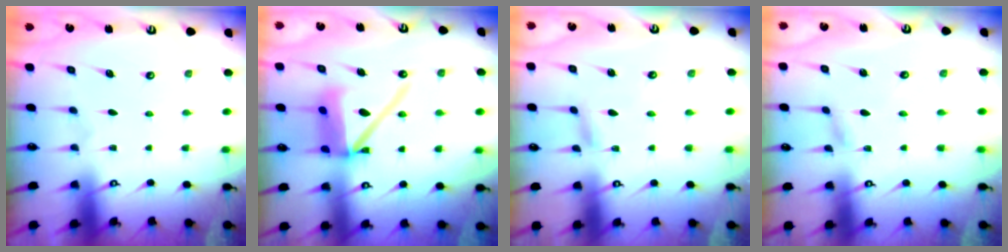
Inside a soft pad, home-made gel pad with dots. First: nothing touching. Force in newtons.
{"total": 14.8, "press": 14.6, "slide": 2.2}
{"total": 3.1, "press": 3.0, "slide": 0.3}
{"total": 1.9, "press": 1.9, "slide": 0.2}